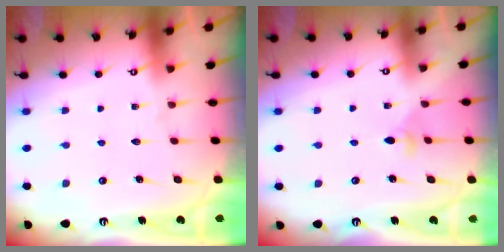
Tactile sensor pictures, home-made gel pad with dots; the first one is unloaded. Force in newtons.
{"total": 3.1, "press": 3.1, "slide": 0.4}